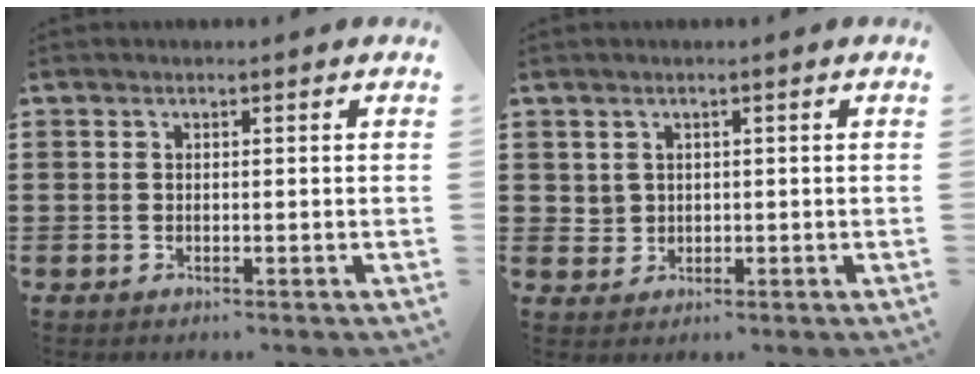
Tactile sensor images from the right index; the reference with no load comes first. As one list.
[{"total": 1.8, "force": [0.7, 1.6, 0.3], "torque": [-0.012, 0.008, 0.013]}]